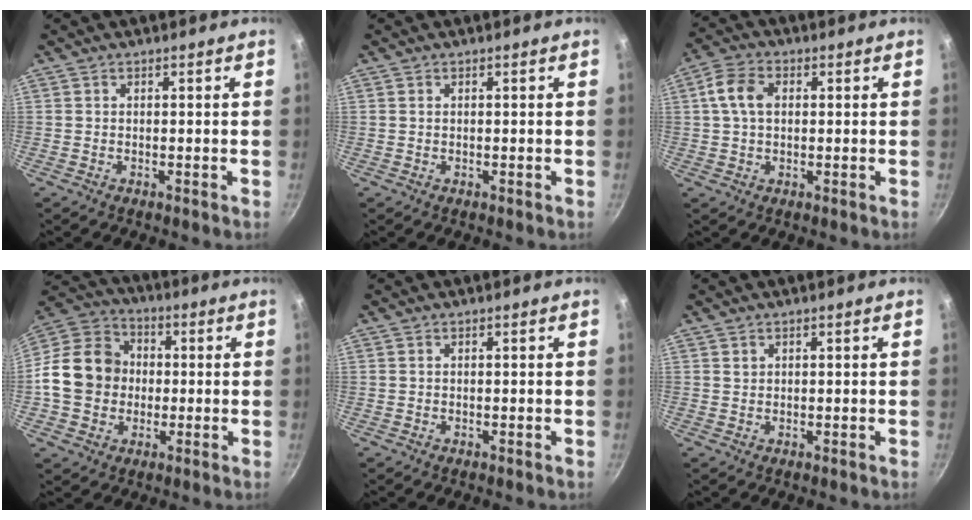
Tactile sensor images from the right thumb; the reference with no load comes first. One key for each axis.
{"total": 0.0}
{"total": 6.4, "fx": 1.0, "fy": 4.3, "fz": 4.6, "tx": -0.086, "ty": 0.015, "tz": 0.012}
{"total": 15.3, "fx": -0.7, "fy": 13.1, "fz": 7.9, "tx": -0.115, "ty": 0.030, "tz": -0.028}
{"total": 0.0}
{"total": 0.6, "fx": 0.4, "fy": 0.3, "fz": 0.2, "tx": -0.004, "ty": 0.000, "tz": 0.009}